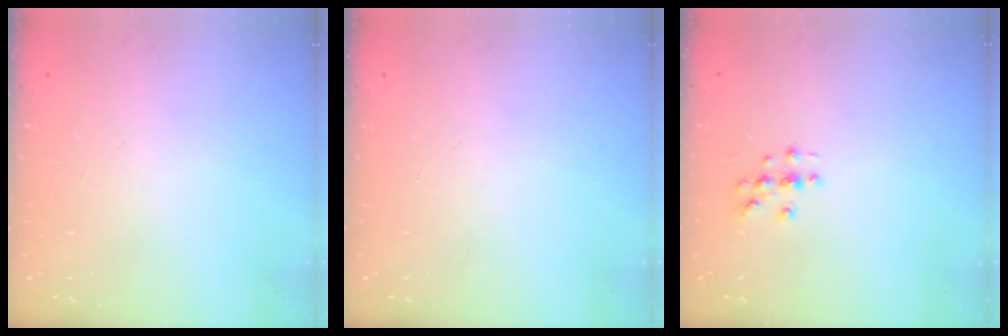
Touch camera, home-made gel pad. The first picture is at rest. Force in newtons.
{"total": 0.0}
{"total": 3.4, "press": 3.4, "slide": 0.2}